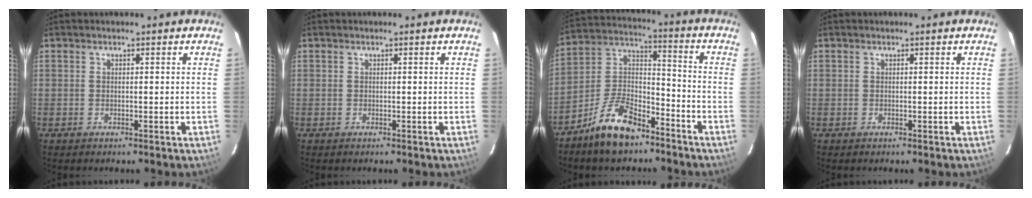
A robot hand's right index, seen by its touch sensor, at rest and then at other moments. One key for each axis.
{"total": 0.0}
{"total": 13.0, "fx": -9.0, "fy": 5.7, "fz": 7.5, "tx": -0.155, "ty": 0.031, "tz": -0.164}
{"total": 0.0}